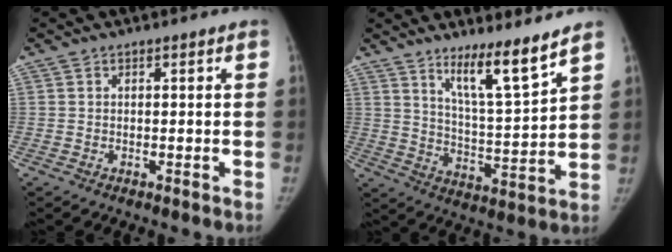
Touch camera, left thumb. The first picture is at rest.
{"total": 11.0, "force": [8.2, 0.8, 7.4], "torque": [-0.117, -0.073, 0.145]}